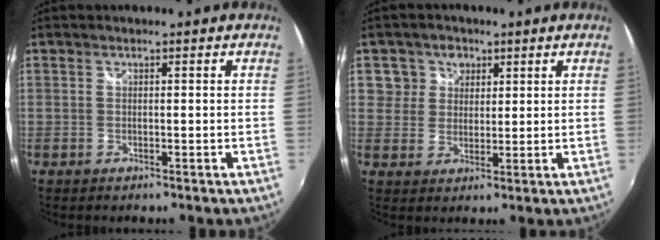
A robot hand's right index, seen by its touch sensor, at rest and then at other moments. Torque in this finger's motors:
{"motor_torque": [0.01, 0.02, 0.11, 0.01]}